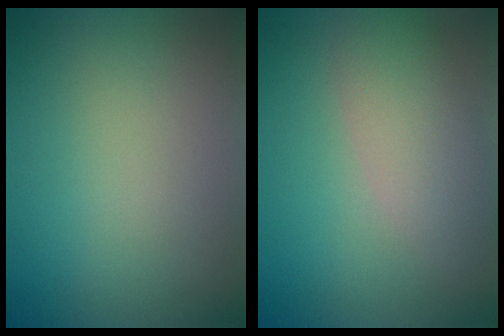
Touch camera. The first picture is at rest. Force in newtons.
{"total": 3.6, "press": 3.6, "slide": 0.1}